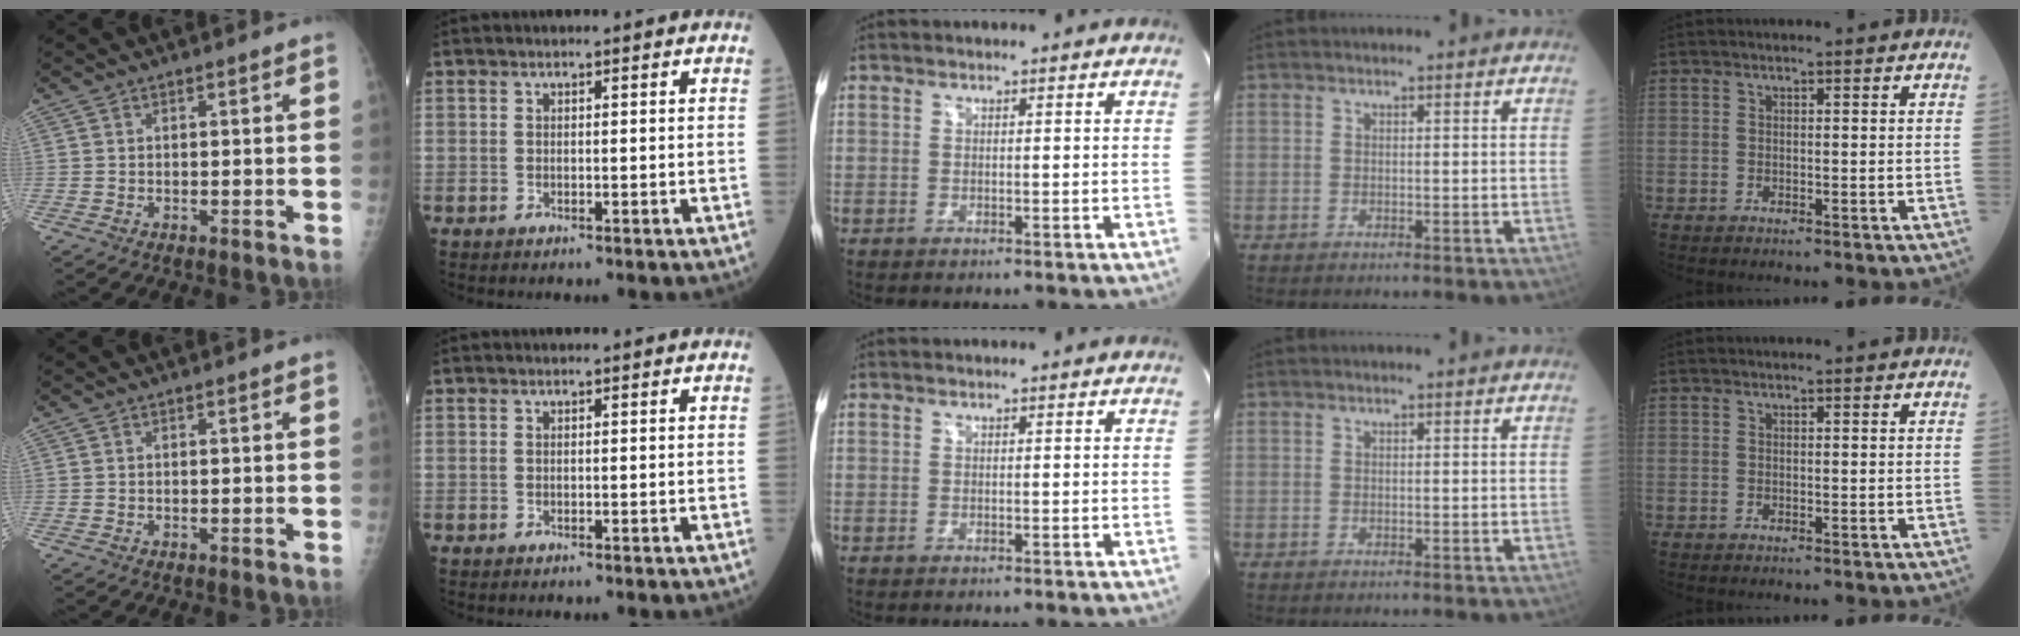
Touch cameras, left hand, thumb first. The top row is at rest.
{}